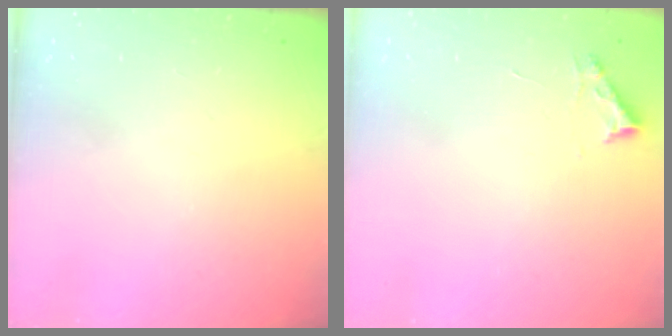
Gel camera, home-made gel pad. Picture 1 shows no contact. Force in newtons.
{"total": 2.7, "press": 2.7, "slide": 0.3}